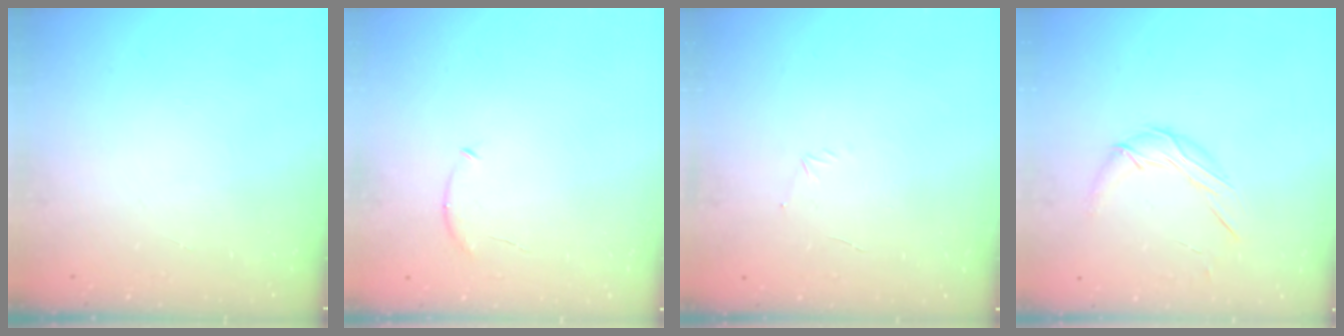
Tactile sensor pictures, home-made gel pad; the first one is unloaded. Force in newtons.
{"total": 5.8, "press": 5.7, "slide": 1.2}
{"total": 3.2, "press": 3.1, "slide": 0.8}
{"total": 7.9, "press": 7.9, "slide": 0.2}